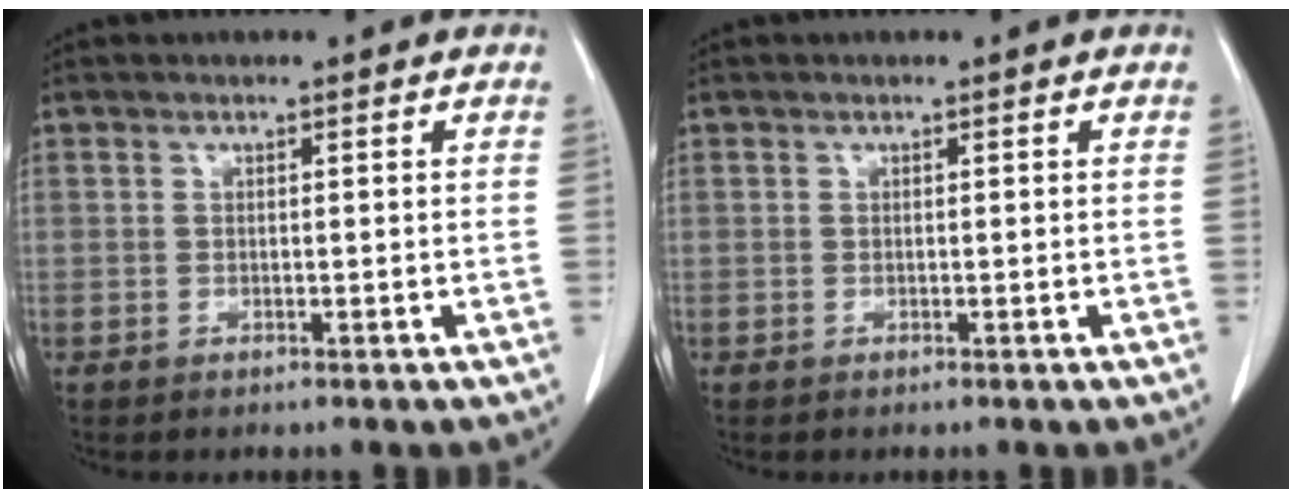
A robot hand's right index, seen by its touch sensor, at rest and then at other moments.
{"total": 0.0}